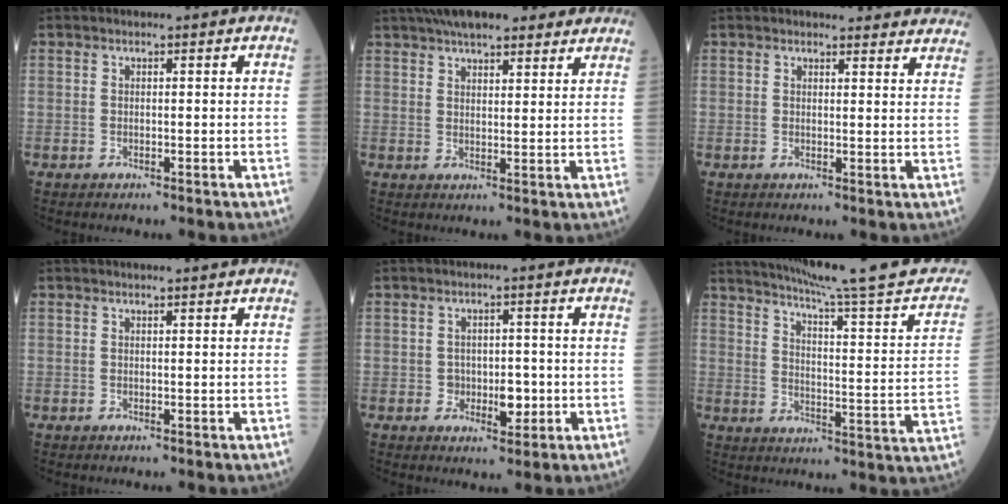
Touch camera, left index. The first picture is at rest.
{"total": 14.4, "force": [11.5, 4.0, 7.7], "torque": [-0.121, 0.047, 0.162]}
{"total": 11.6, "force": [11.1, 2.1, 2.6], "torque": [0.004, -0.010, 0.100]}
{"total": 1.7, "force": [1.6, -0.1, 0.5], "torque": [-0.008, 0.005, 0.021]}
{"total": 3.7, "force": [-0.7, 2.5, 2.6], "torque": [-0.031, 0.004, -0.005]}
{"total": 23.6, "force": [20.8, -0.2, 11.0], "torque": [-0.156, -0.057, 0.269]}